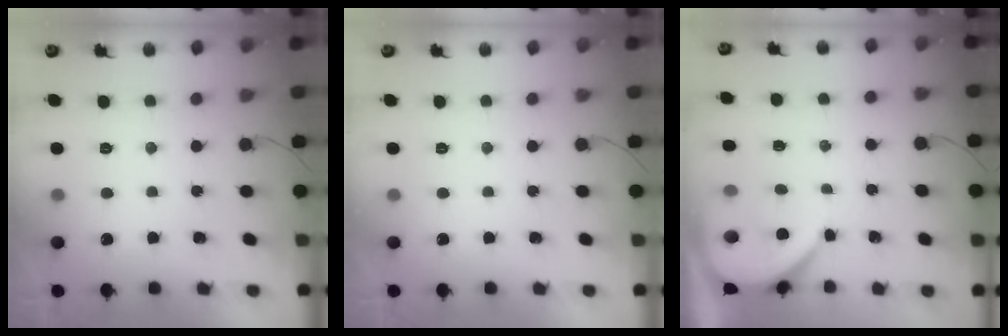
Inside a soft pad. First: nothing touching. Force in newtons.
{"total": 0.0}
{"total": 4.5, "press": 4.4, "slide": 0.2}